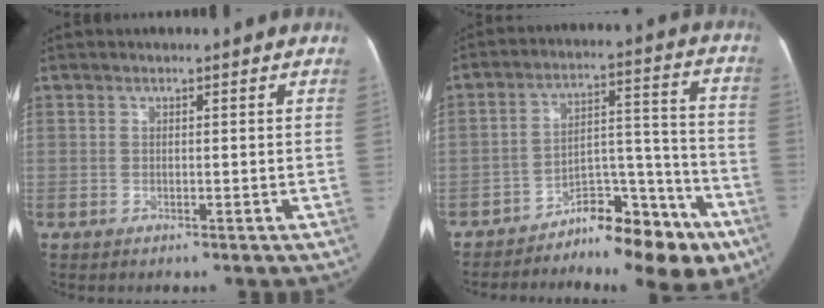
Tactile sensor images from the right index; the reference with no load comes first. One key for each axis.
{"total": 11.7, "fx": -8.5, "fy": 4.5, "fz": 6.7, "tx": -0.069, "ty": 0.069, "tz": -0.128}